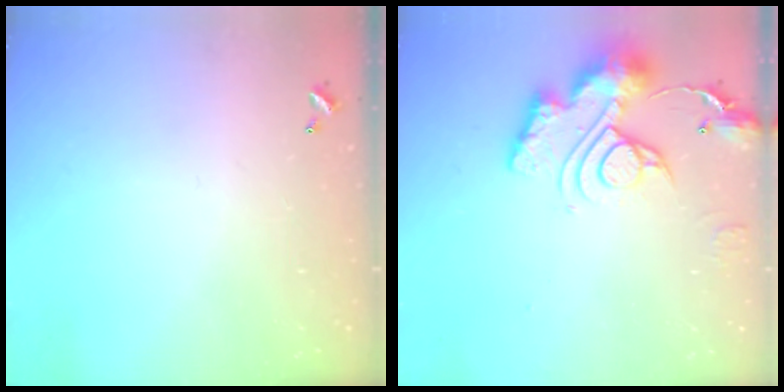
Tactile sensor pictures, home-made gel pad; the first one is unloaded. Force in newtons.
{"total": 15.0, "press": 14.9, "slide": 1.6}